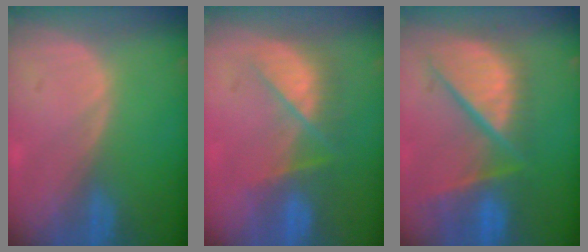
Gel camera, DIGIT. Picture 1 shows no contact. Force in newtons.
{"total": 7.1, "press": 6.9, "slide": 1.3}
{"total": 12.4, "press": 10.1, "slide": 7.1}